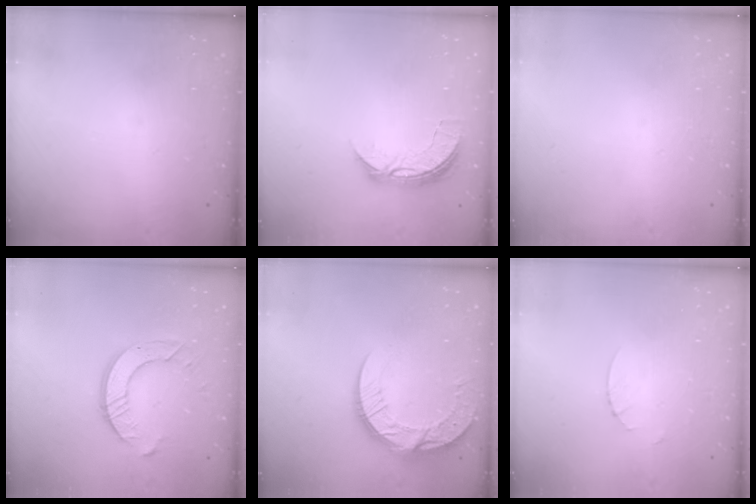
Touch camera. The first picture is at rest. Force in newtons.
{"total": 7.2, "press": 7.2, "slide": 0.6}
{"total": 0.0}
{"total": 9.1, "press": 9.0, "slide": 0.7}
{"total": 13.9, "press": 13.8, "slide": 1.4}
{"total": 2.7, "press": 2.7, "slide": 0.3}